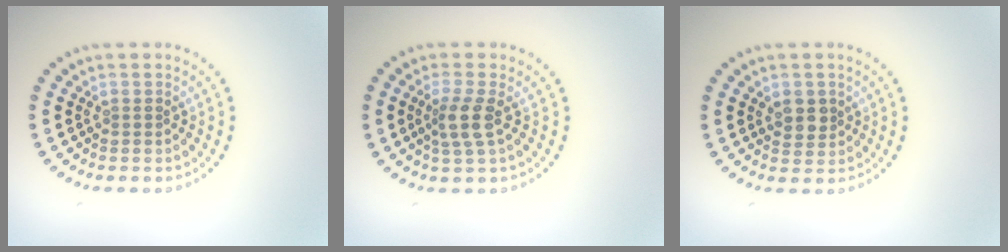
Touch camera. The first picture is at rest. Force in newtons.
{"total": 2.5, "press": 2.1, "slide": 1.3}
{"total": 2.1, "press": 2.0, "slide": 0.6}